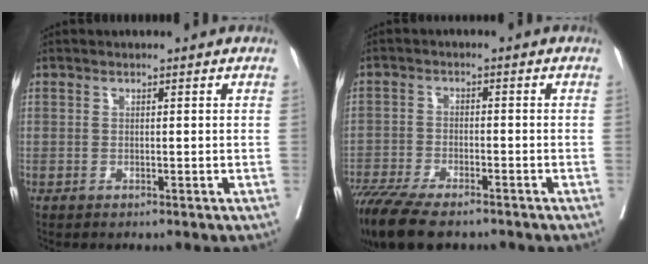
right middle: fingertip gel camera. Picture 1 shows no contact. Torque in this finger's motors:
{"motor_torque": [1.11, -1.03, 0.29, 0.14]}